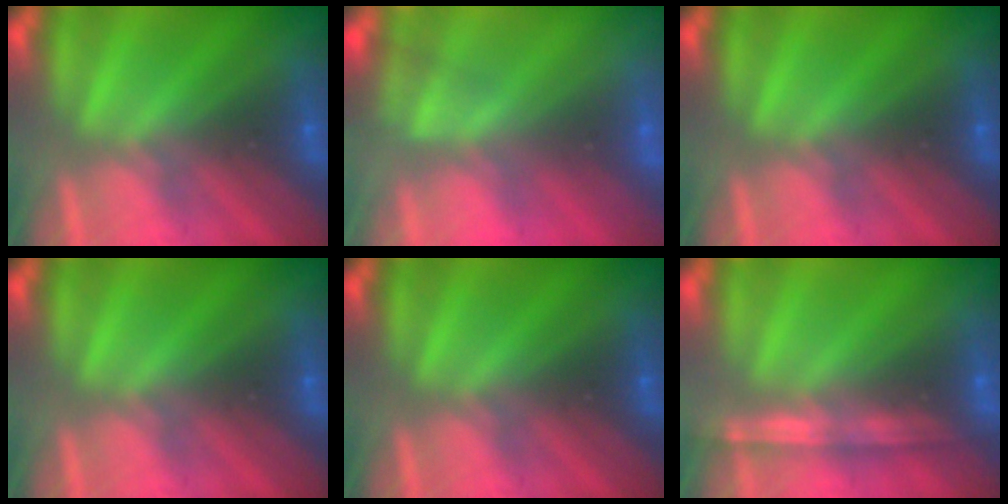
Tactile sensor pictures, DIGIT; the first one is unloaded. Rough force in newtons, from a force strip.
{"total": 3.5}
{"total": 0.0}
{"total": 0.0}
{"total": 0.0}
{"total": 1.1}